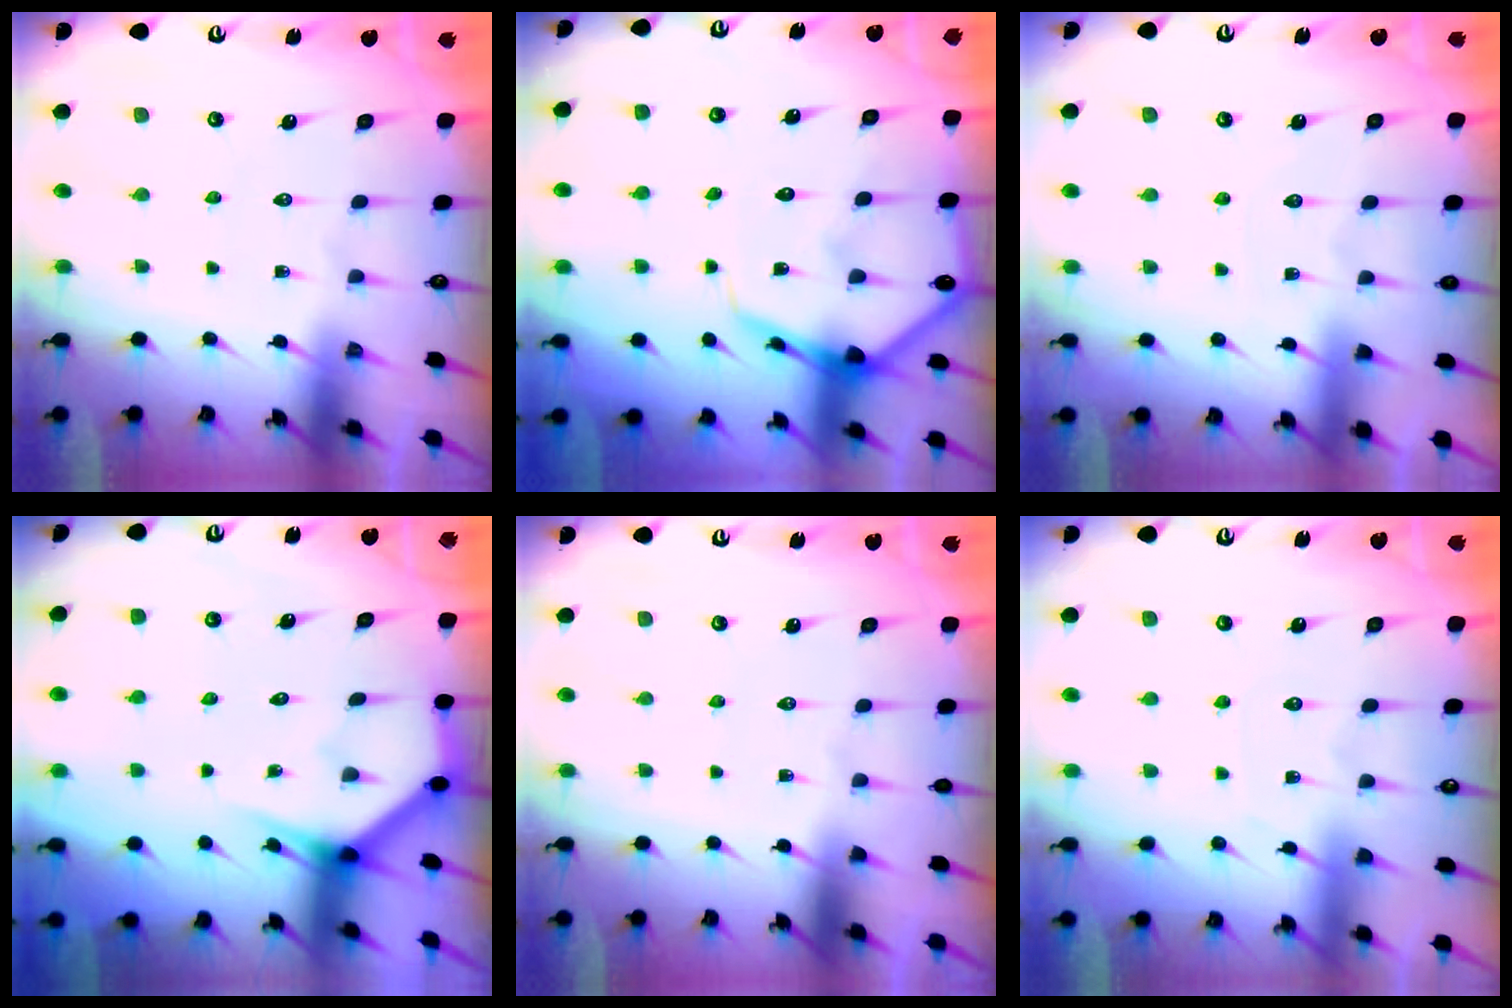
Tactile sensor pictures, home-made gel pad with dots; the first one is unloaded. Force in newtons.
{"total": 9.2, "press": 9.1, "slide": 1.0}
{"total": 3.7, "press": 3.7, "slide": 0.4}
{"total": 3.7, "press": 3.7, "slide": 0.3}
{"total": 0.0}
{"total": 2.9, "press": 2.8, "slide": 0.4}